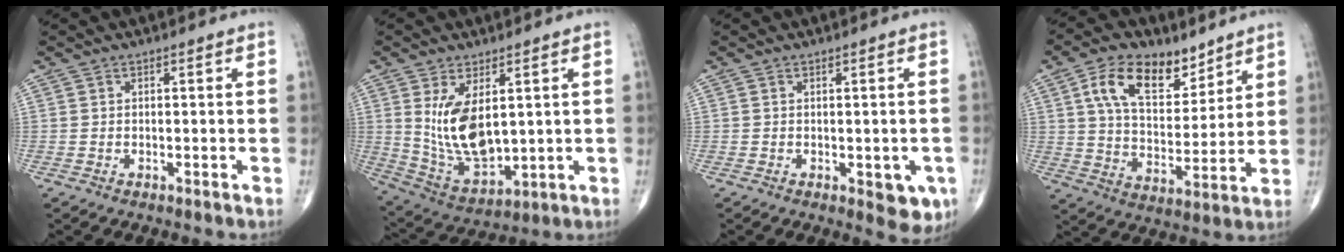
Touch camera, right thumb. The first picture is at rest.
{"total": 12.7, "force": [2.6, 6.7, 10.6], "torque": [-0.181, -0.023, 0.072]}
{"total": 5.1, "force": [-1.5, 2.4, 4.2], "torque": [-0.029, -0.005, -0.013]}
{"total": 14.6, "force": [7.9, 8.3, 9.1], "torque": [-0.126, -0.036, 0.145]}